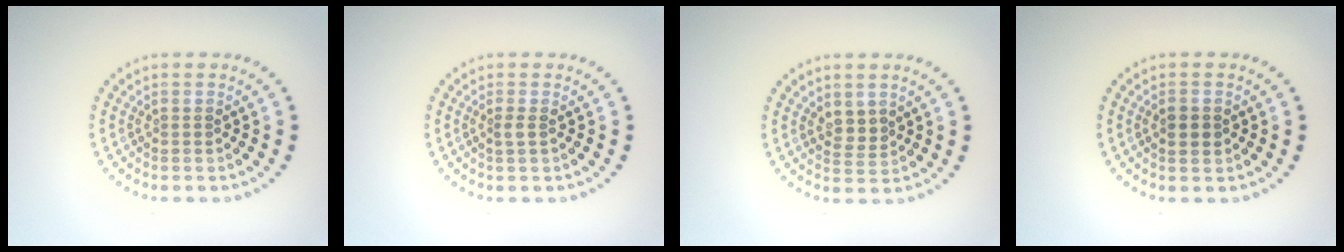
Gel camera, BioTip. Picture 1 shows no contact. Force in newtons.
{"total": 0.9, "press": 0.6, "slide": 0.6}
{"total": 1.7, "press": 1.3, "slide": 1.0}
{"total": 2.1, "press": 2.1, "slide": 0.1}